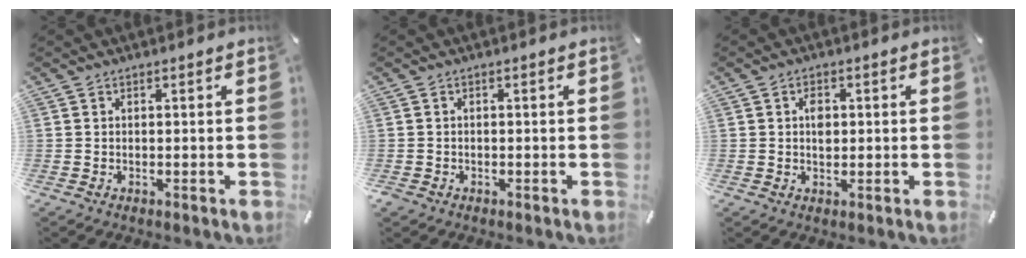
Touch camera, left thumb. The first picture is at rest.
{"total": 0.9, "force": [-0.5, 0.8, 0.2], "torque": [-0.002, 0.003, -0.012]}
{"total": 3.0, "force": [0.4, 2.0, 2.1], "torque": [-0.028, 0.000, 0.002]}